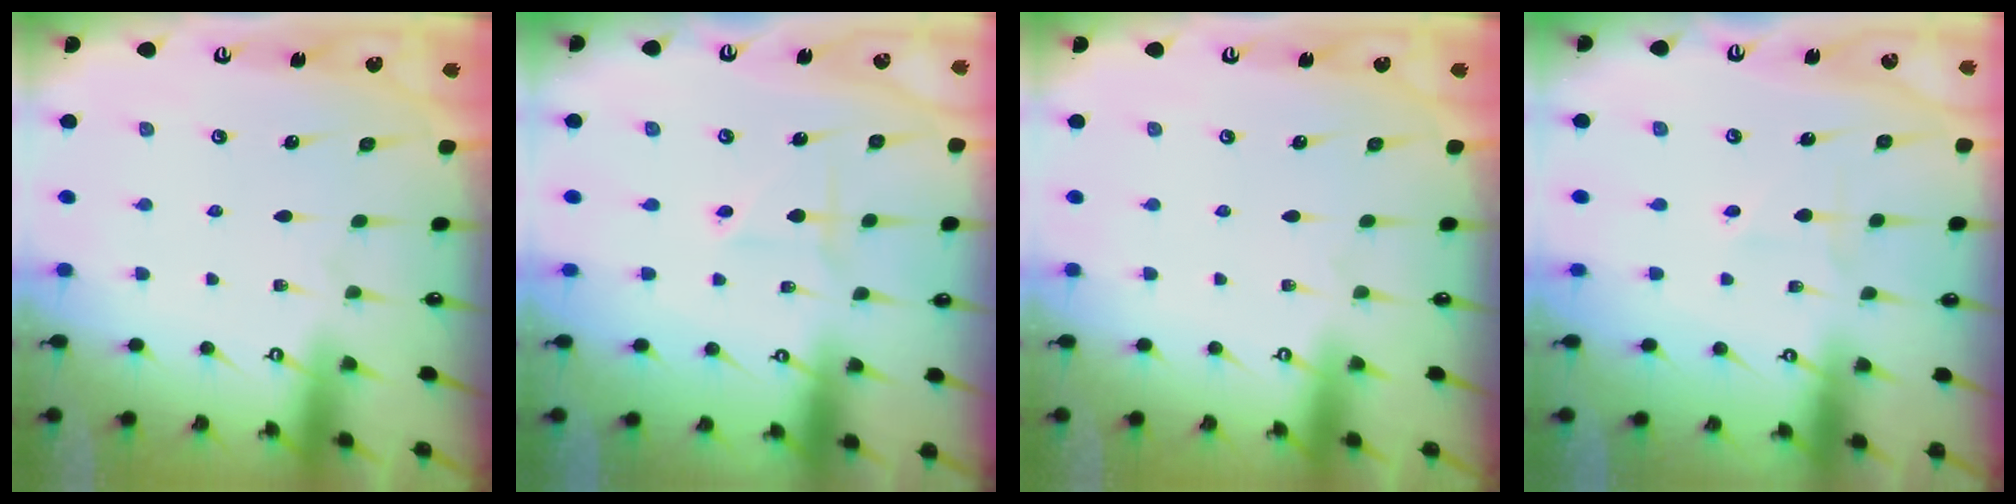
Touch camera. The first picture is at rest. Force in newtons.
{"total": 1.8, "press": 1.7, "slide": 0.7}
{"total": 0.0}
{"total": 1.9, "press": 1.9, "slide": 0.2}